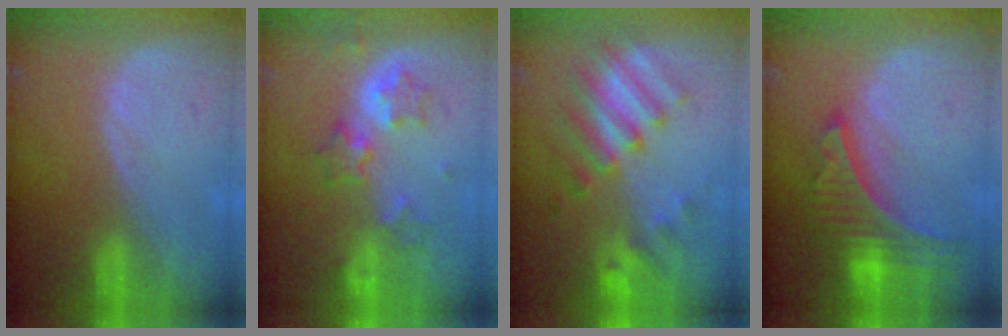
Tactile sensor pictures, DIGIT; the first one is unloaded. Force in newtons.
{"total": 6.5, "press": 5.7, "slide": 3.2}
{"total": 7.7, "press": 7.5, "slide": 1.8}
{"total": 8.5, "press": 7.4, "slide": 4.3}